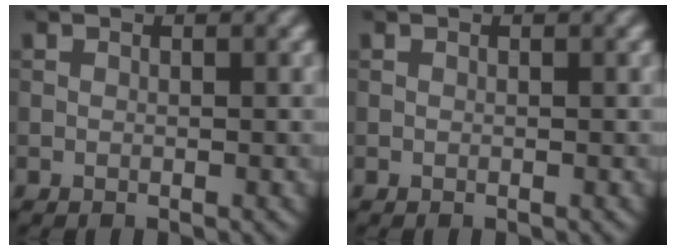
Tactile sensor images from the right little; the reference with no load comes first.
{"total": 0.0}